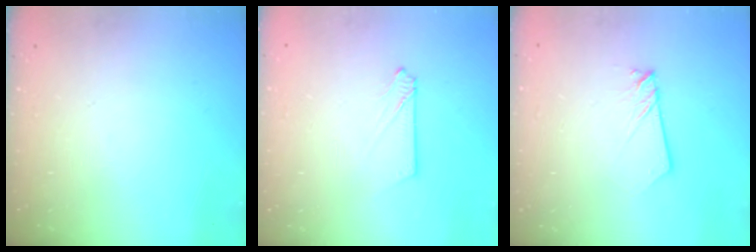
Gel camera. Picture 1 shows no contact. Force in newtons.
{"total": 3.0, "press": 3.0, "slide": 0.4}
{"total": 1.9, "press": 1.9, "slide": 0.2}